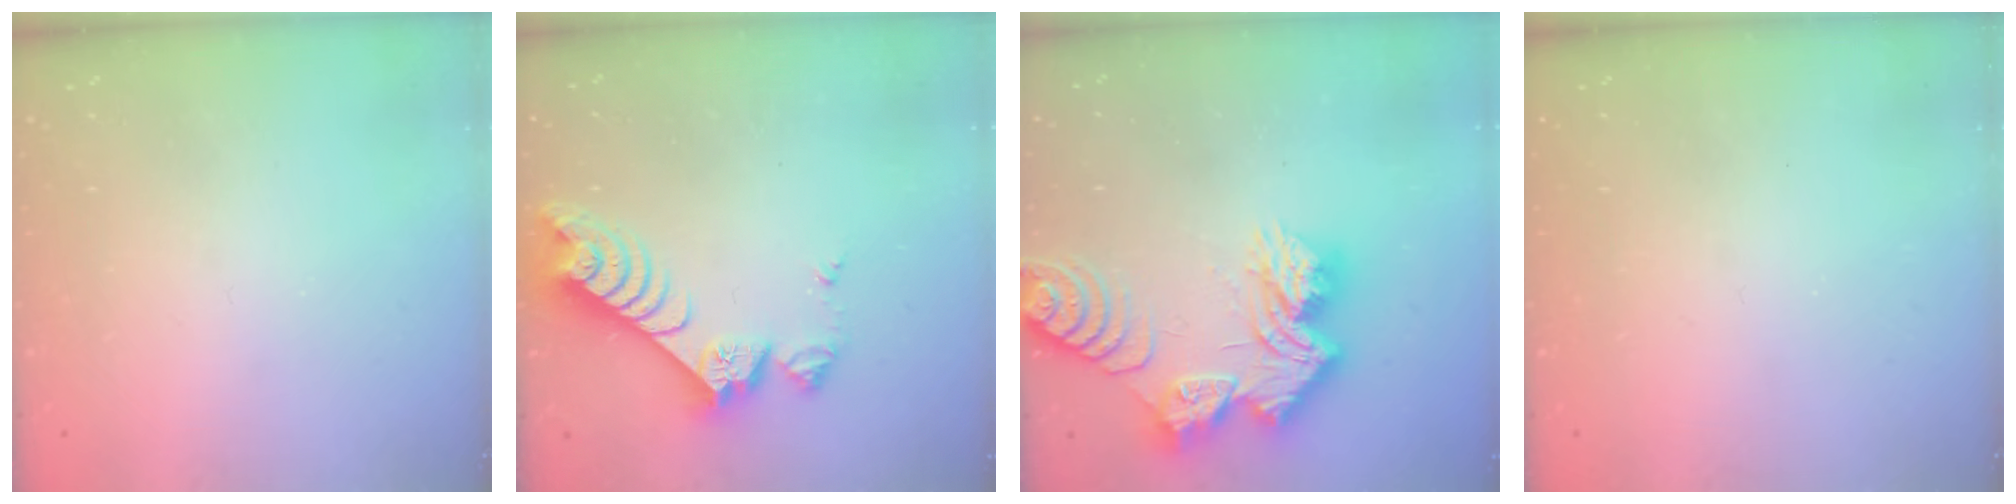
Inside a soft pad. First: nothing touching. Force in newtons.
{"total": 9.5, "press": 9.4, "slide": 1.0}
{"total": 17.2, "press": 17.1, "slide": 1.7}
{"total": 0.0}